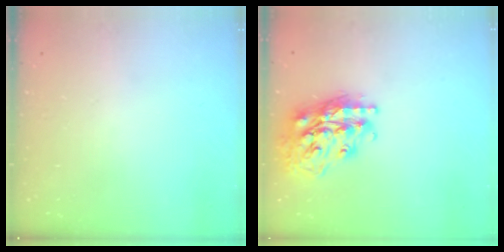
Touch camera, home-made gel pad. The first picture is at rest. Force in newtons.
{"total": 20.5, "press": 20.5, "slide": 1.6}